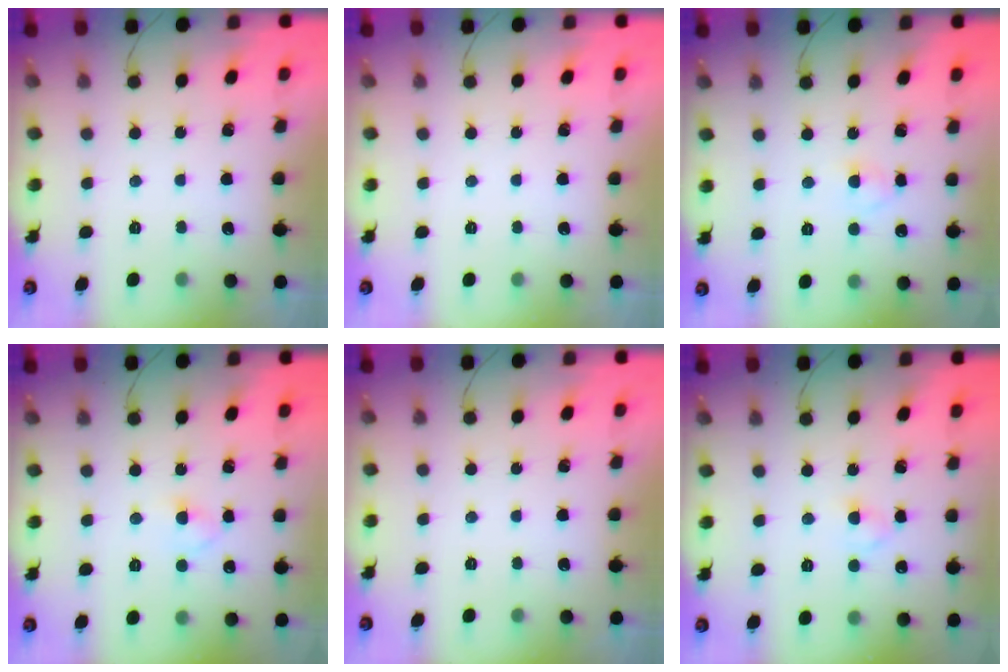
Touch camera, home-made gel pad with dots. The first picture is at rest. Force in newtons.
{"total": 0.0}
{"total": 2.6, "press": 2.4, "slide": 1.1}
{"total": 2.9, "press": 2.7, "slide": 1.2}
{"total": 0.0}
{"total": 2.7, "press": 2.4, "slide": 1.1}